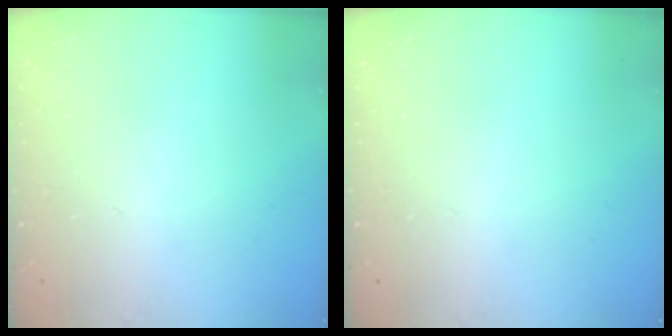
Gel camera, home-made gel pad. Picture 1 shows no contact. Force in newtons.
{"total": 0.0}